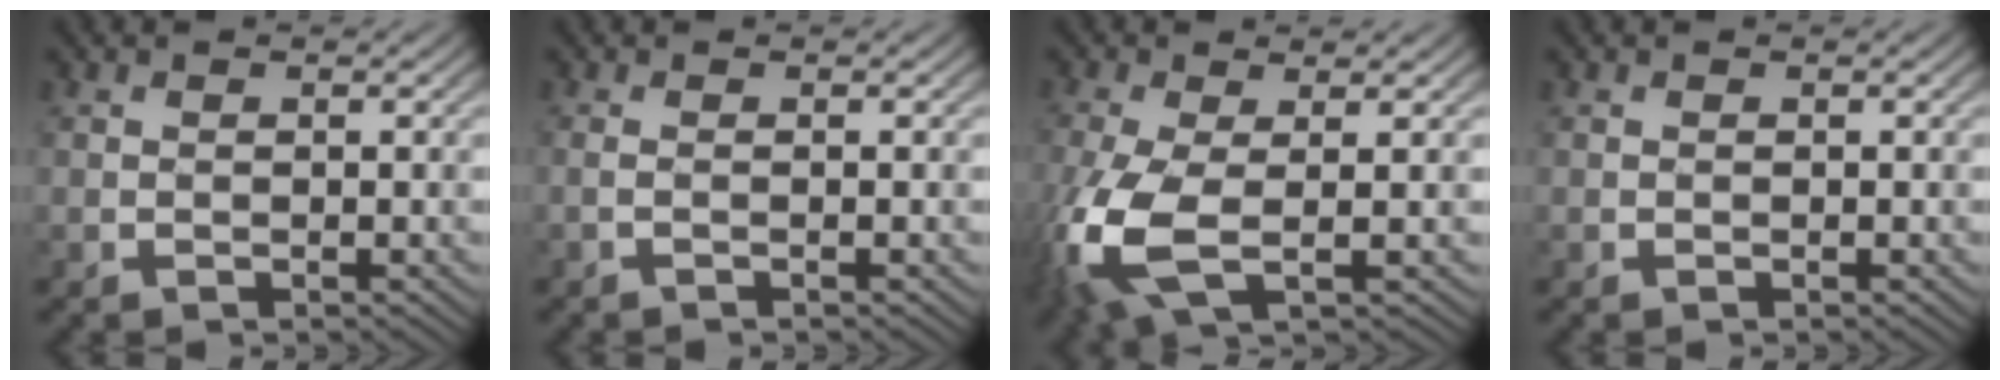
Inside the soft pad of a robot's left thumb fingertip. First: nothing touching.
{"total": 0.5, "force": [-0.4, -0.2, 0.3], "torque": [-0.007, -0.001, -0.007]}
{"total": 10.6, "force": [-2.2, 5.7, 8.7], "torque": [-0.248, -0.014, -0.045]}
{"total": 0.0}